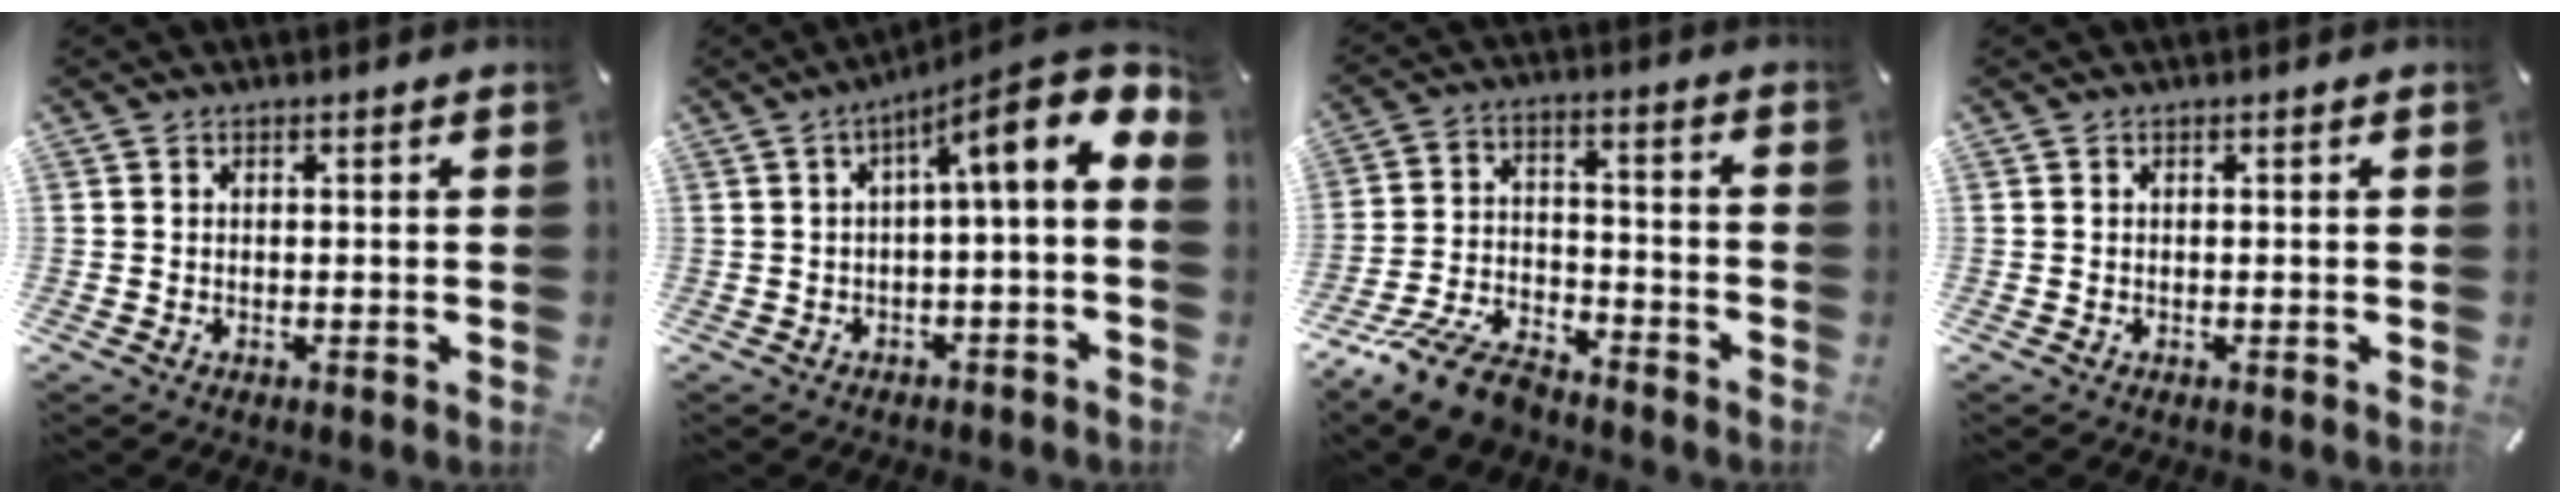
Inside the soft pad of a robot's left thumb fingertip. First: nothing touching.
{"total": 12.3, "force": [3.9, 2.1, 11.5], "torque": [-0.169, -0.038, 0.054]}
{"total": 12.6, "force": [-10.1, 4.8, 5.9], "torque": [-0.112, 0.056, -0.189]}
{"total": 0.0}